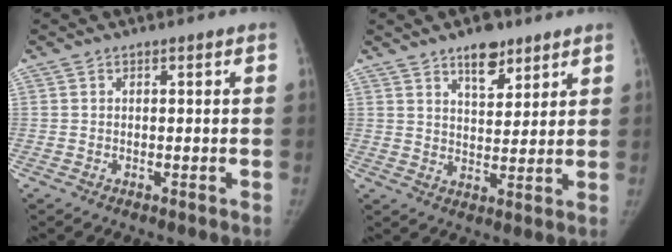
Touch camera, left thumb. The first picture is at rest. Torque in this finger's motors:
{"motor_torque": [0.49, -0.28, 0.62, -0.81, 0.22]}